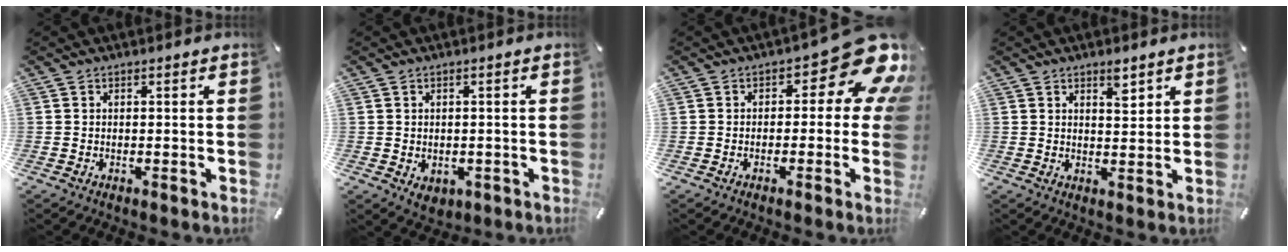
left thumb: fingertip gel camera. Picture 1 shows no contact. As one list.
[{"total": 2.8, "force": [-0.7, 2.4, 1.1], "torque": [-0.009, 0.003, -0.011]}, {"total": 13.1, "force": [5.2, 5.9, 10.4], "torque": [-0.125, -0.041, 0.088]}, {"total": 3.6, "force": [2.6, 1.4, 2.0], "torque": [-0.020, -0.017, 0.041]}]